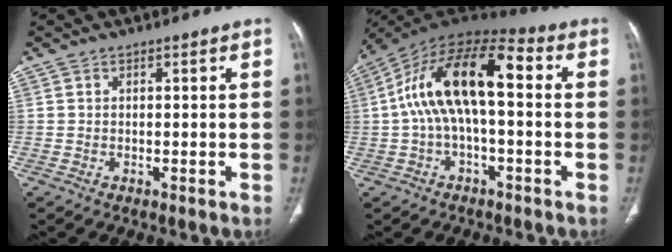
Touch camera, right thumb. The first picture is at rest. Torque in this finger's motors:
{"motor_torque": [2.50, 2.52, 0.96, -0.44, 0.31]}